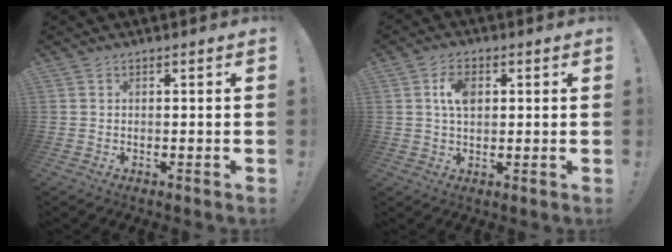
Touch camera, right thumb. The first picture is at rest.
{"total": 6.1, "force": [1.5, 3.7, 4.6], "torque": [-0.070, 0.001, 0.023]}